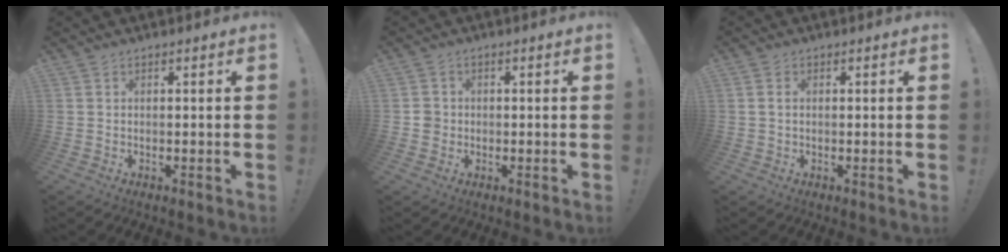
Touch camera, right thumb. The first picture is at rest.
{"total": 3.2, "force": [-0.6, 3.0, 1.0], "torque": [-0.005, 0.005, -0.010]}
{"total": 1.4, "force": [0.2, 1.1, 0.8], "torque": [-0.020, 0.007, 0.005]}